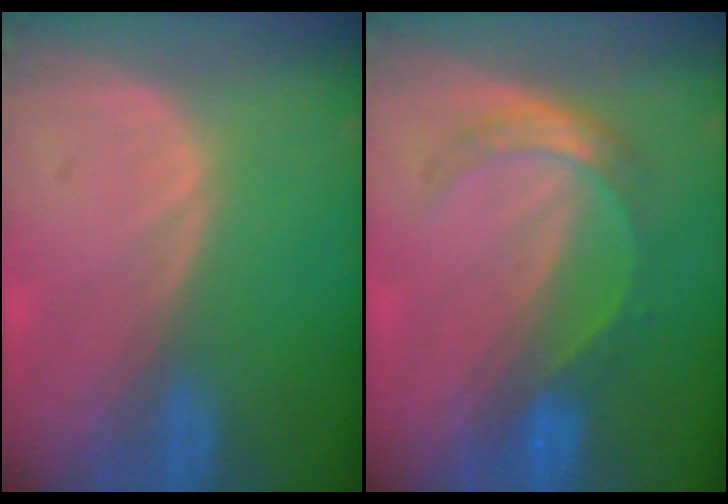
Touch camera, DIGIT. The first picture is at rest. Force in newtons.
{"total": 5.5, "press": 4.8, "slide": 2.6}